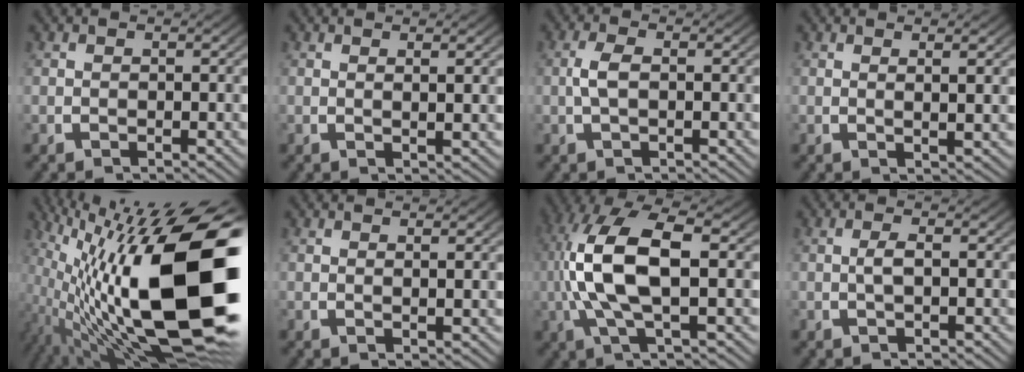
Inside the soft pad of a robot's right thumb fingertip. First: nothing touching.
{"total": 1.3, "force": [0.7, -0.2, 1.0], "torque": [-0.016, -0.005, 0.017]}
{"total": 2.2, "force": [0.1, 0.9, 1.9], "torque": [-0.050, 0.000, 0.003]}
{"total": 1.6, "force": [0.9, -0.2, 1.3], "torque": [-0.023, -0.005, 0.019]}
{"total": 24.6, "force": [-3.1, 12.2, 21.1], "torque": [-0.335, -0.061, -0.005]}
{"total": 1.0, "force": [0.6, -0.1, 0.8], "torque": [-0.012, -0.003, 0.013]}
{"total": 10.8, "force": [0.3, 4.9, 9.7], "torque": [-0.225, -0.023, 0.019]}
{"total": 1.5, "force": [0.0, 0.3, 1.4], "torque": [-0.031, 0.000, 0.003]}